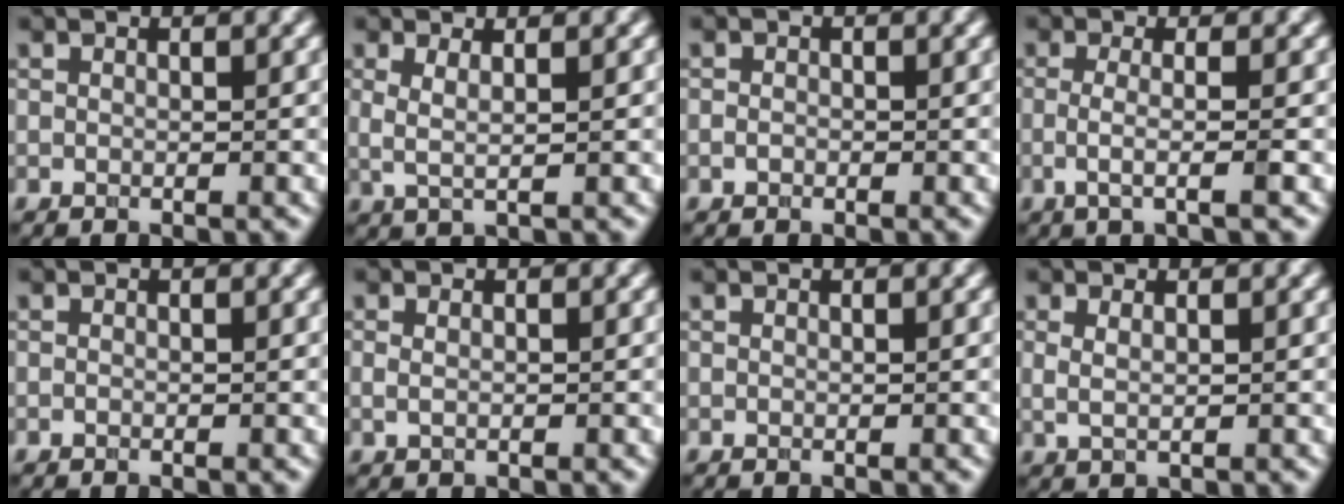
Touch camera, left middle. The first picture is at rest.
{"total": 1.9, "force": [0.6, 0.6, 1.7], "torque": [-0.029, -0.005, 0.011]}
{"total": 0.7, "force": [-0.3, 0.6, 0.3], "torque": [-0.005, -0.002, -0.007]}
{"total": 3.0, "force": [-0.4, 0.9, 2.8], "torque": [-0.044, -0.010, -0.013]}
{"total": 0.0}
{"total": 0.8, "force": [0.0, 0.4, 0.8], "torque": [-0.017, -0.001, 0.001]}
{"total": 0.0}
{"total": 1.4, "force": [0.4, 0.5, 1.2], "torque": [-0.023, -0.004, 0.010]}